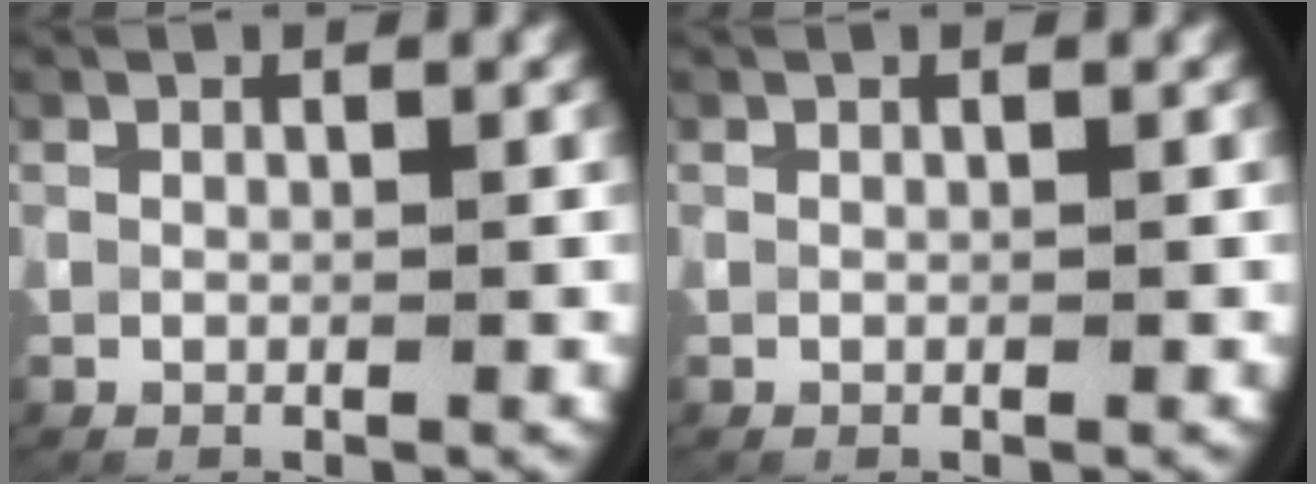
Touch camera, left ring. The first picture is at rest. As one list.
[{"total": 0.0}]